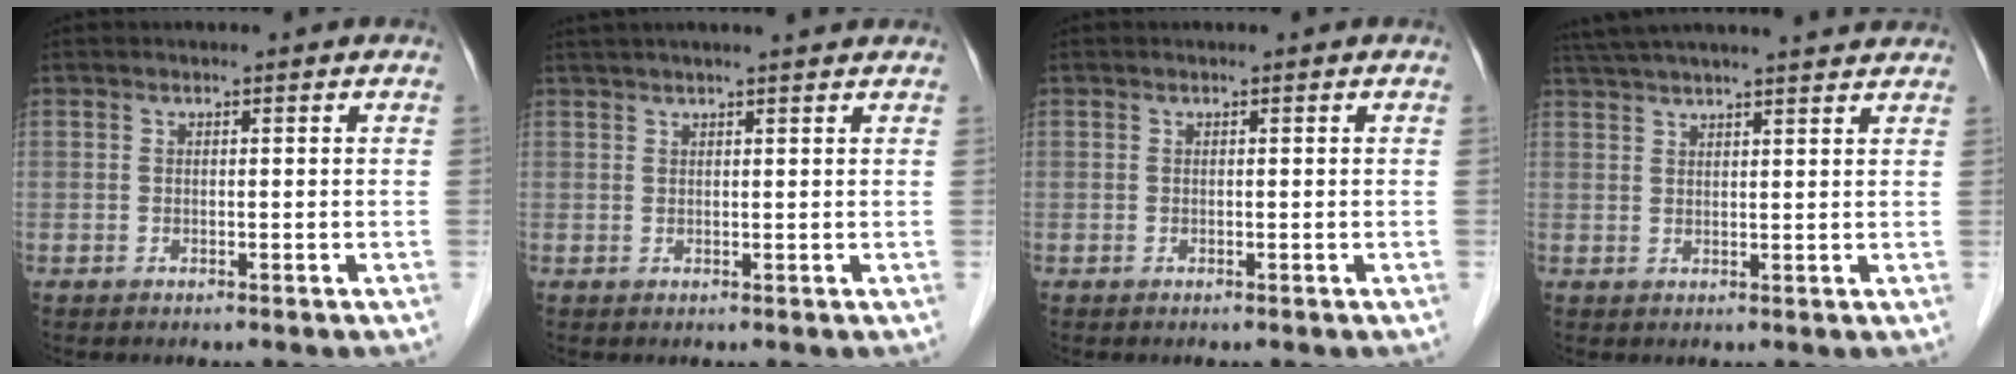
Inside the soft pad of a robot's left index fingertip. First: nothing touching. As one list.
[{"total": 7.5, "force": [6.6, 0.0, 3.6], "torque": [-0.054, 0.031, 0.088]}, {"total": 0.0}, {"total": 15.6, "force": [14.1, 0.8, 6.6], "torque": [-0.113, 0.040, 0.201]}]